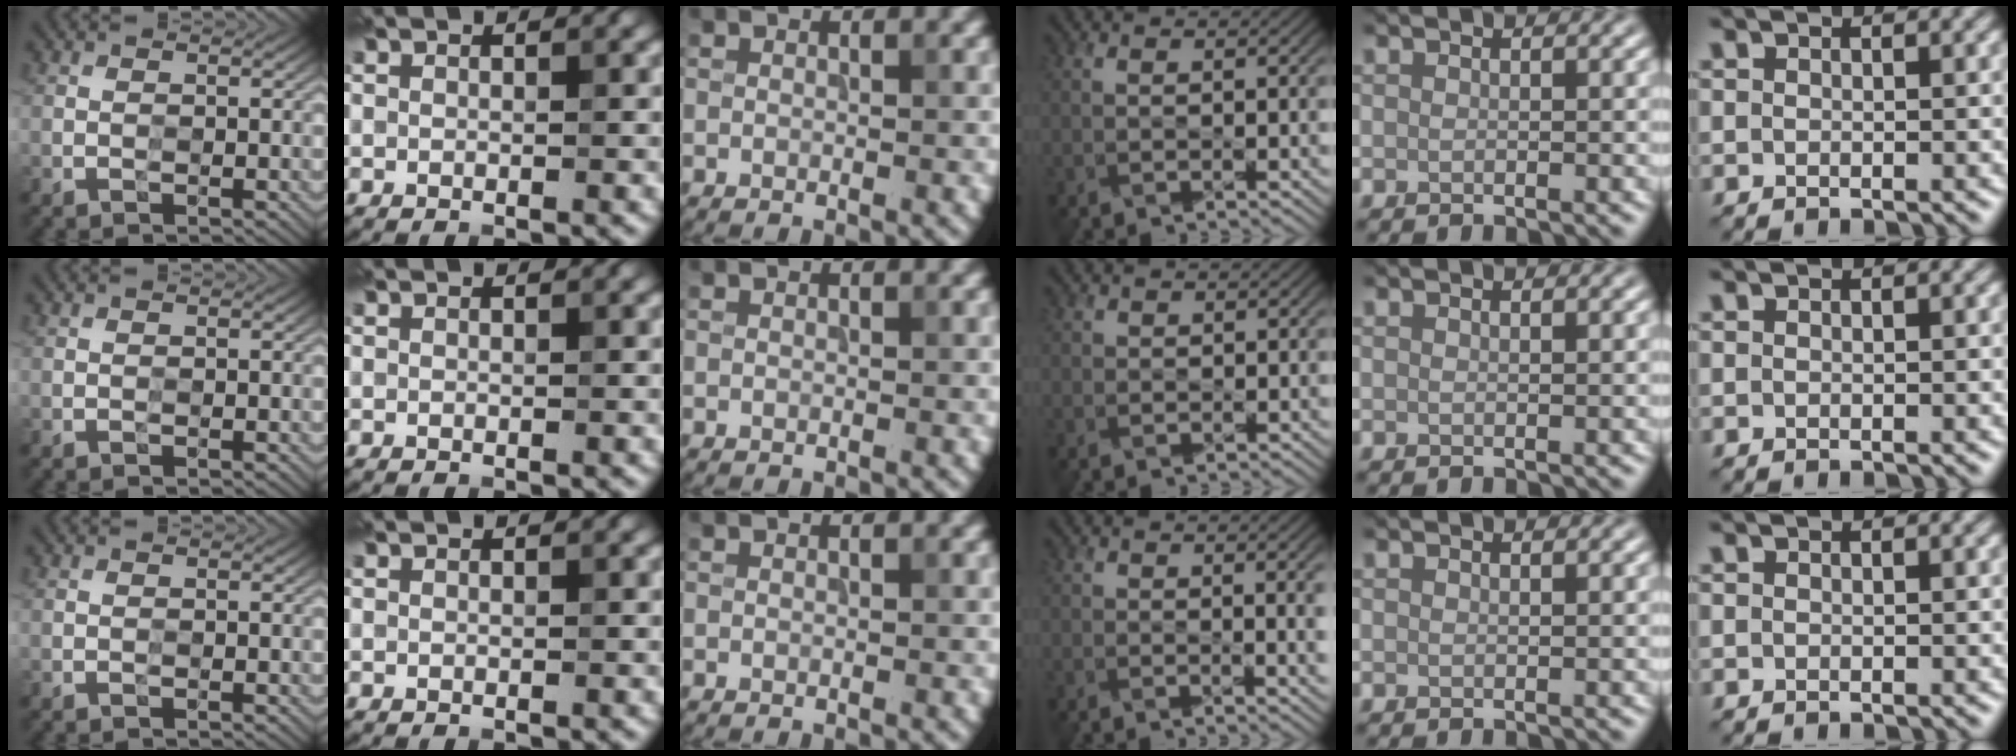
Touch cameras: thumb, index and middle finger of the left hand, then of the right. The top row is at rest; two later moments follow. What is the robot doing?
{"motion": "press", "object": "grip strengthener"}